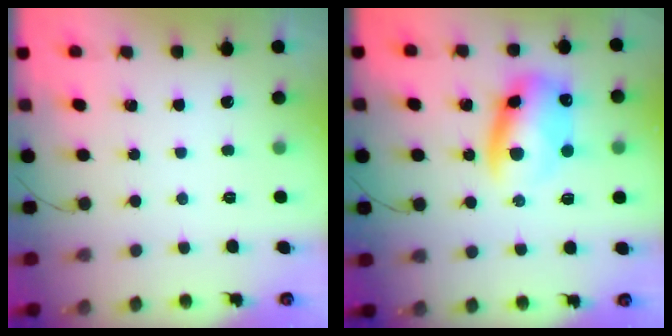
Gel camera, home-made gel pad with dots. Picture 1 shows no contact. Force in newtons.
{"total": 11.1, "press": 10.9, "slide": 2.3}